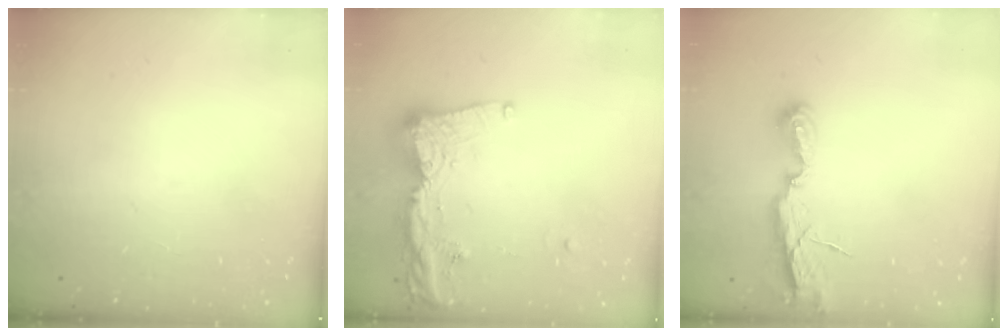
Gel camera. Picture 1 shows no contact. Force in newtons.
{"total": 14.5, "press": 14.4, "slide": 1.7}
{"total": 6.9, "press": 6.9, "slide": 0.1}